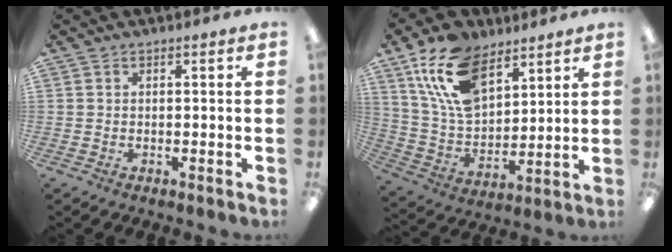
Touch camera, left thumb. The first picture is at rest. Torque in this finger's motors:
{"motor_torque": [0.08, 0.70, 0.98, -1.21, 0.14]}